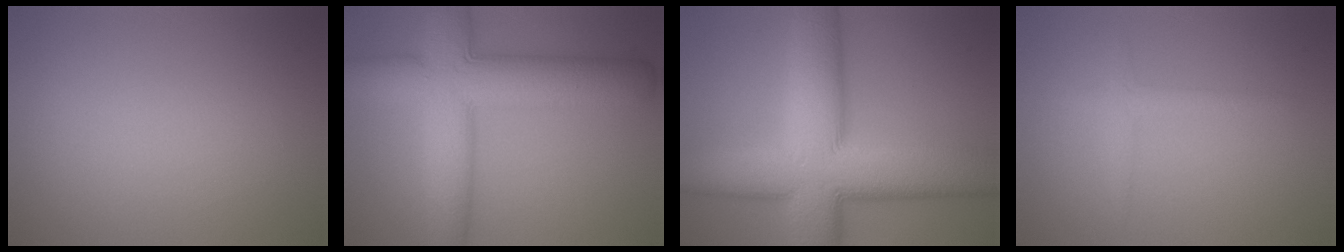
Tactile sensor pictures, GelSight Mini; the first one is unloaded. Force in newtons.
{"total": 10.1, "press": 10.1, "slide": 0.3}
{"total": 14.2, "press": 14.2, "slide": 0.8}
{"total": 1.5, "press": 1.5, "slide": 0.0}